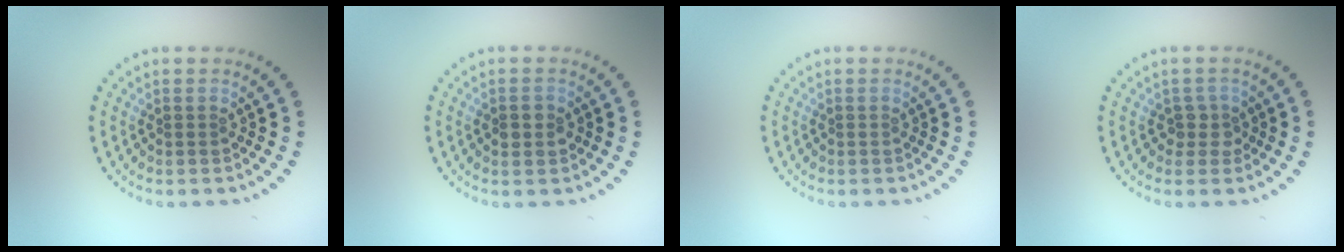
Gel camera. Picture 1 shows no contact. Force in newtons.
{"total": 1.5, "press": 1.5, "slide": 0.1}
{"total": 0.0}
{"total": 1.6, "press": 1.2, "slide": 1.0}